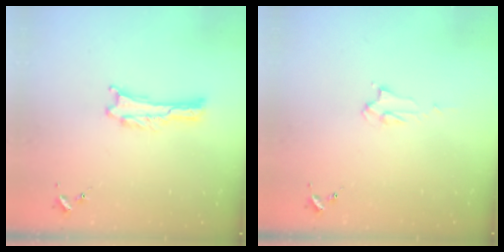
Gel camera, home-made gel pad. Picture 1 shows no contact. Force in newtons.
{"total": 2.2, "press": 2.2, "slide": 0.2}